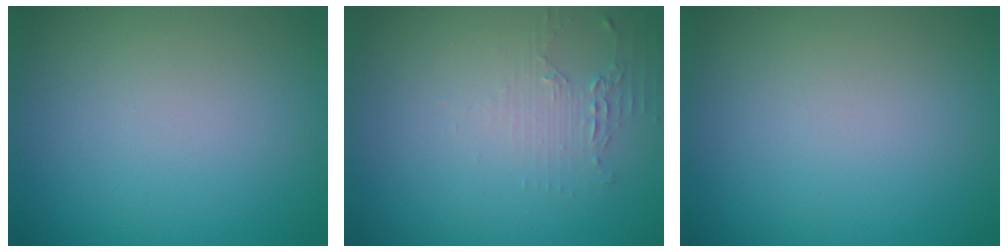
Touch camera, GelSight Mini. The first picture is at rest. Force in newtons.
{"total": 1.5, "press": 1.5, "slide": 0.4}
{"total": 0.0}